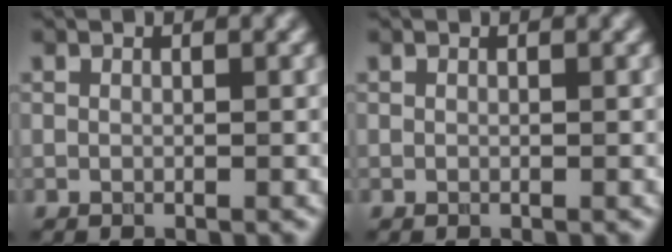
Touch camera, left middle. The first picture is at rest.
{"total": 0.0}